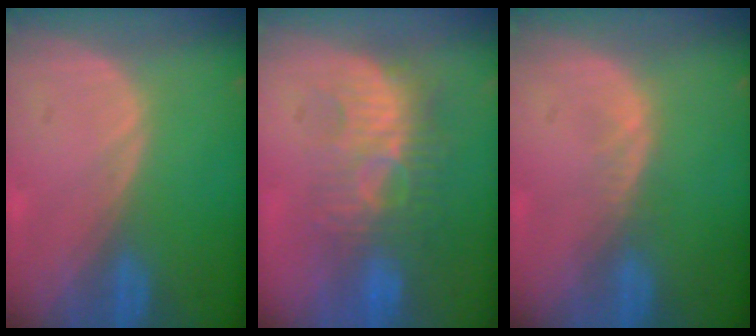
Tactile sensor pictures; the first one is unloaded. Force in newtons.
{"total": 9.0, "press": 8.6, "slide": 2.6}
{"total": 1.1, "press": 1.1, "slide": 0.3}